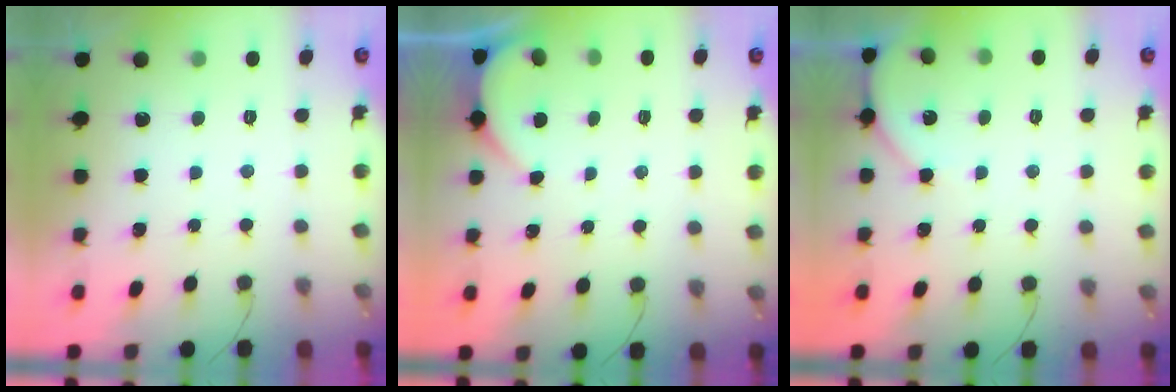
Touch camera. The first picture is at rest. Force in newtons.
{"total": 1.3, "press": 1.3, "slide": 0.1}
{"total": 4.7, "press": 4.7, "slide": 0.5}